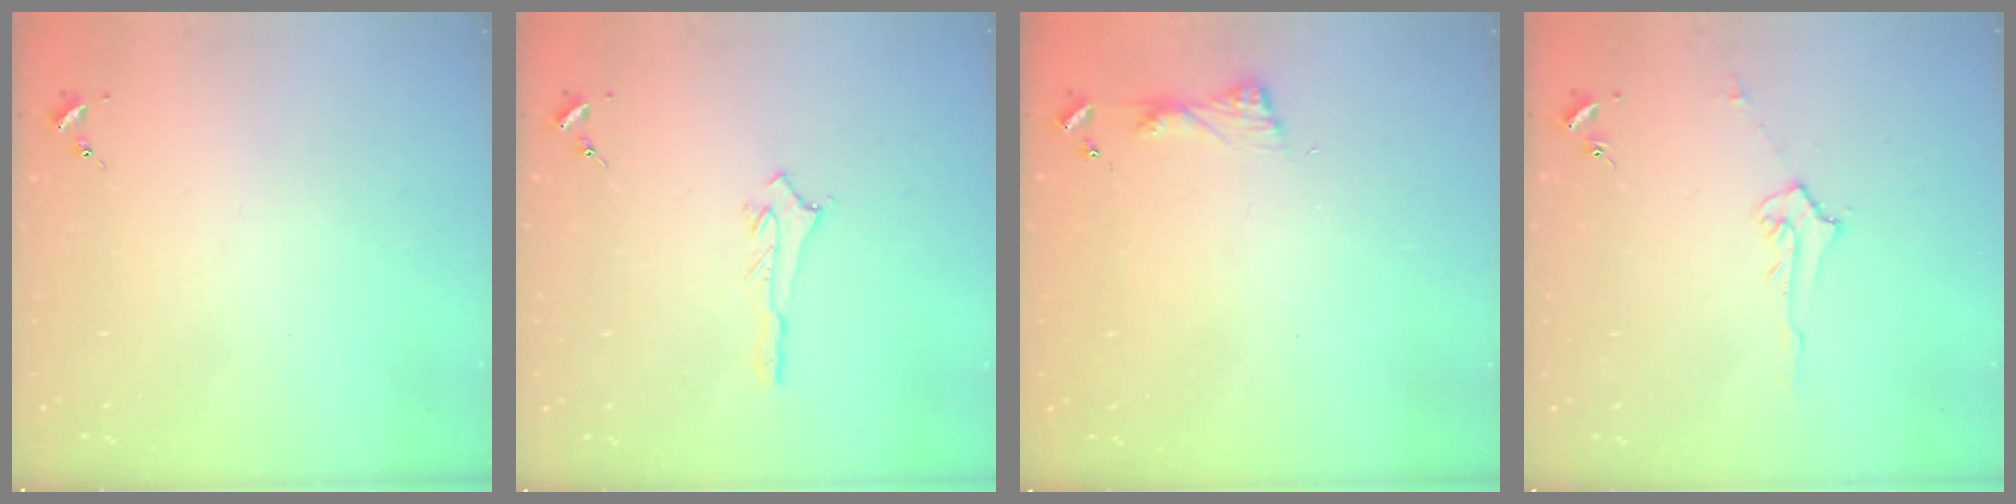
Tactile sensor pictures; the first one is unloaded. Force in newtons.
{"total": 2.9, "press": 2.9, "slide": 0.3}
{"total": 5.0, "press": 4.9, "slide": 0.6}
{"total": 5.2, "press": 5.1, "slide": 0.9}